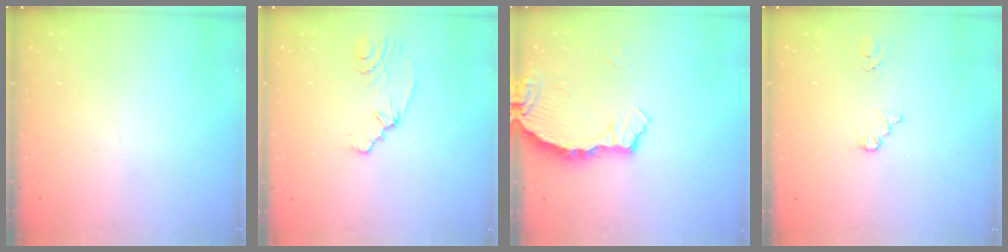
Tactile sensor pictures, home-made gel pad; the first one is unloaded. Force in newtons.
{"total": 2.3, "press": 2.2, "slide": 0.5}
{"total": 3.4, "press": 3.4, "slide": 0.4}
{"total": 1.3, "press": 1.3, "slide": 0.2}